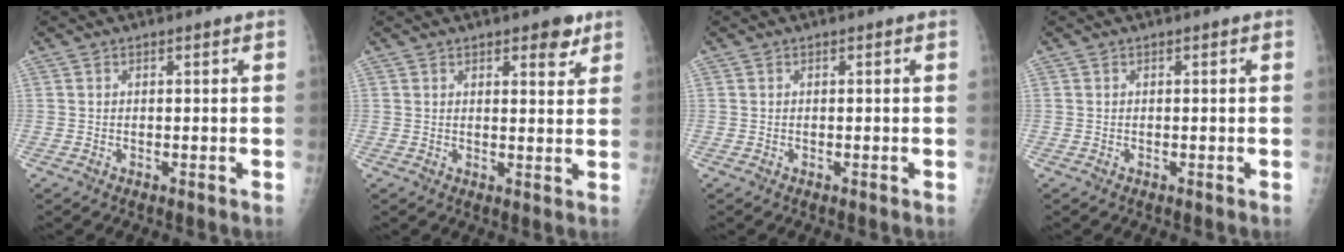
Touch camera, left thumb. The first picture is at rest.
{"total": 4.8, "force": [3.0, 2.0, 3.1], "torque": [-0.022, -0.015, 0.035]}
{"total": 0.0}
{"total": 0.0}